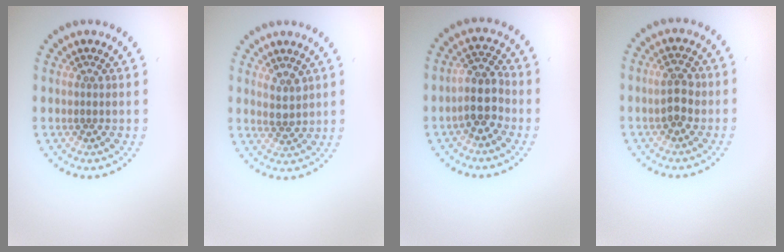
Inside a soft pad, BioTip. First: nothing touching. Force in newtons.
{"total": 1.7, "press": 1.7, "slide": 0.4}
{"total": 3.4, "press": 3.0, "slide": 1.6}
{"total": 2.5, "press": 2.5, "slide": 0.1}